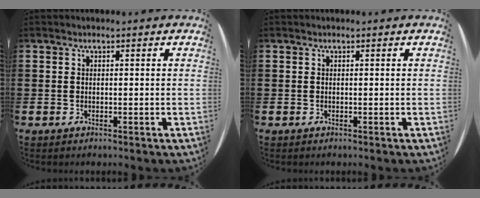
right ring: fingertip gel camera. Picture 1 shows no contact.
{"total": 0.0}